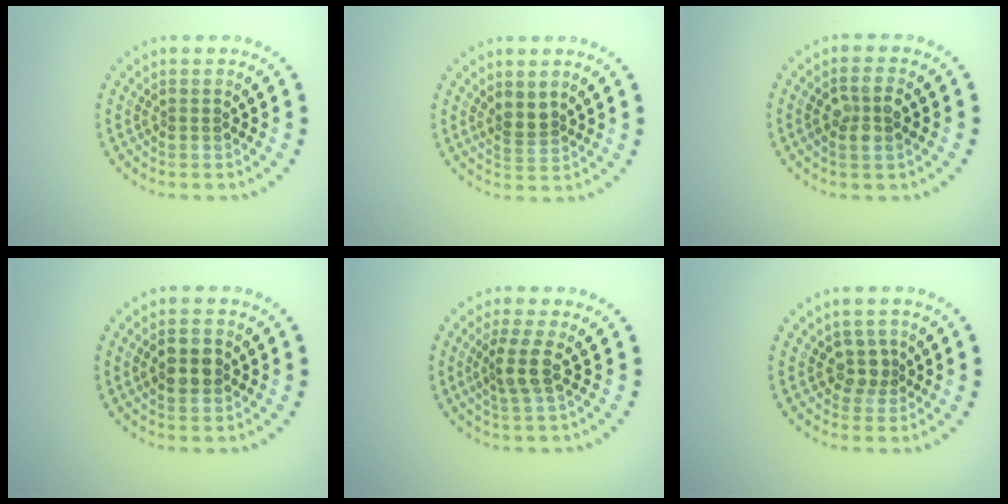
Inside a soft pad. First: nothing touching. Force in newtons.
{"total": 1.7, "press": 1.4, "slide": 1.1}
{"total": 2.5, "press": 2.5, "slide": 0.6}
{"total": 3.0, "press": 3.0, "slide": 0.1}
{"total": 2.4, "press": 2.0, "slide": 1.4}
{"total": 2.1, "press": 1.8, "slide": 1.2}